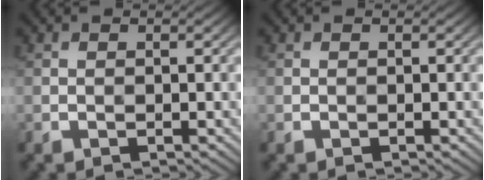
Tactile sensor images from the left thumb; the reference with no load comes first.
{"total": 0.0}